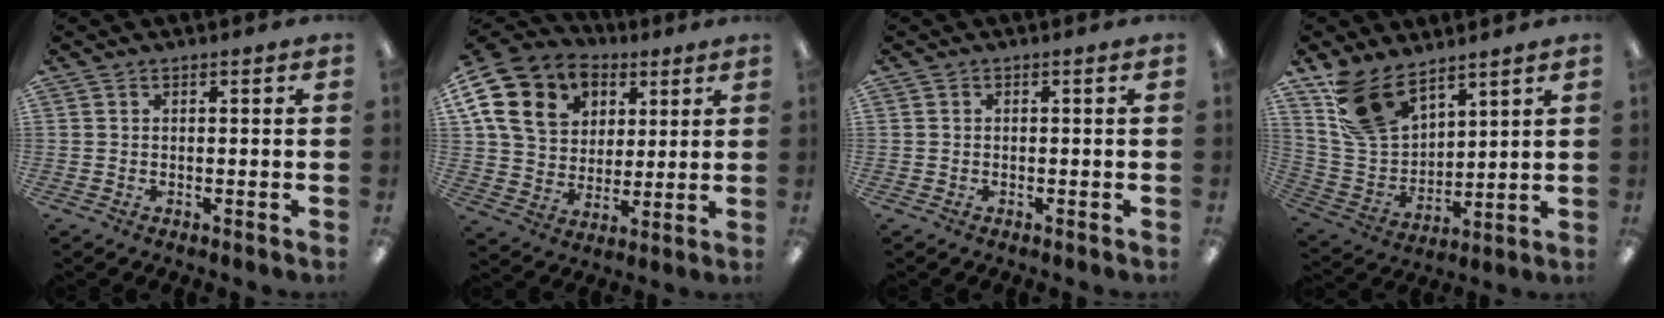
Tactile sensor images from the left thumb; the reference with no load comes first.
{"total": 16.4, "force": [7.2, 12.9, 7.1], "torque": [-0.147, -0.024, 0.143]}
{"total": 0.0}
{"total": 14.0, "force": [10.2, 7.3, 6.0], "torque": [-0.141, -0.044, 0.200]}